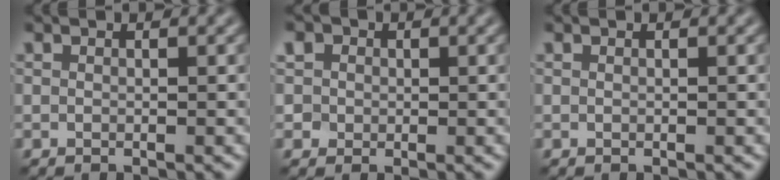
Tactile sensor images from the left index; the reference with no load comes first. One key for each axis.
{"total": 3.6, "fx": 1.3, "fy": 3.1, "fz": 1.3, "tx": -0.018, "ty": 0.015, "tz": 0.010}
{"total": 0.0}